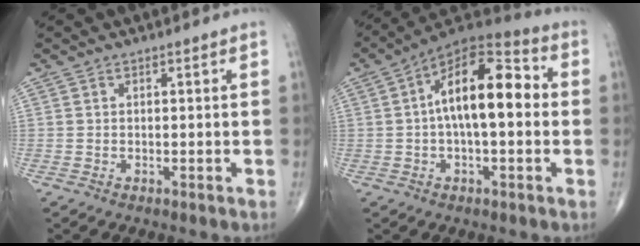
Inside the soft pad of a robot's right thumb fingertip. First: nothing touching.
{"total": 16.5, "force": [1.3, 7.4, 14.7], "torque": [-0.224, 0.042, 0.009]}